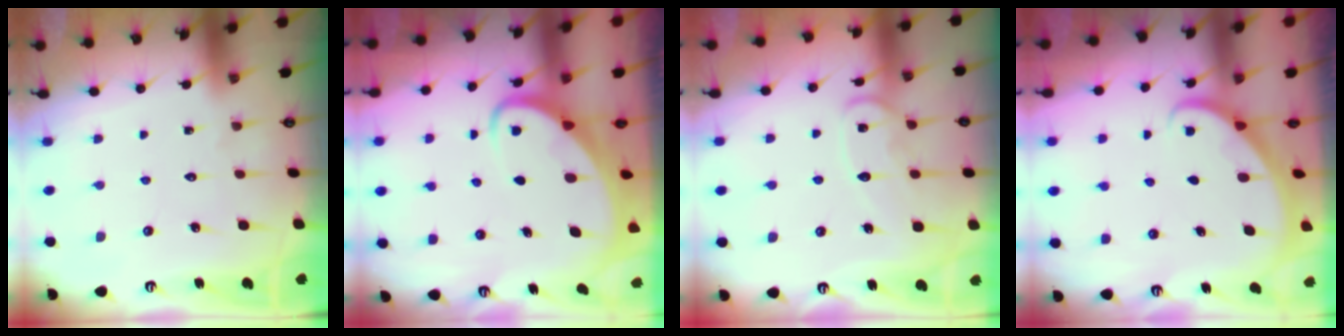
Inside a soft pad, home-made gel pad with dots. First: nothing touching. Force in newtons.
{"total": 3.9, "press": 3.9, "slide": 0.5}
{"total": 11.5, "press": 11.4, "slide": 1.1}
{"total": 2.1, "press": 2.1, "slide": 0.1}